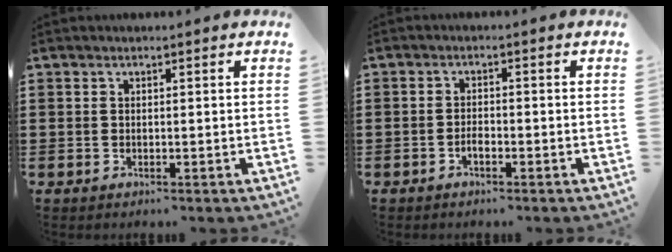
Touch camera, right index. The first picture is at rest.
{"total": 1.7, "force": [-0.9, 0.6, 1.2], "torque": [-0.025, 0.000, -0.017]}